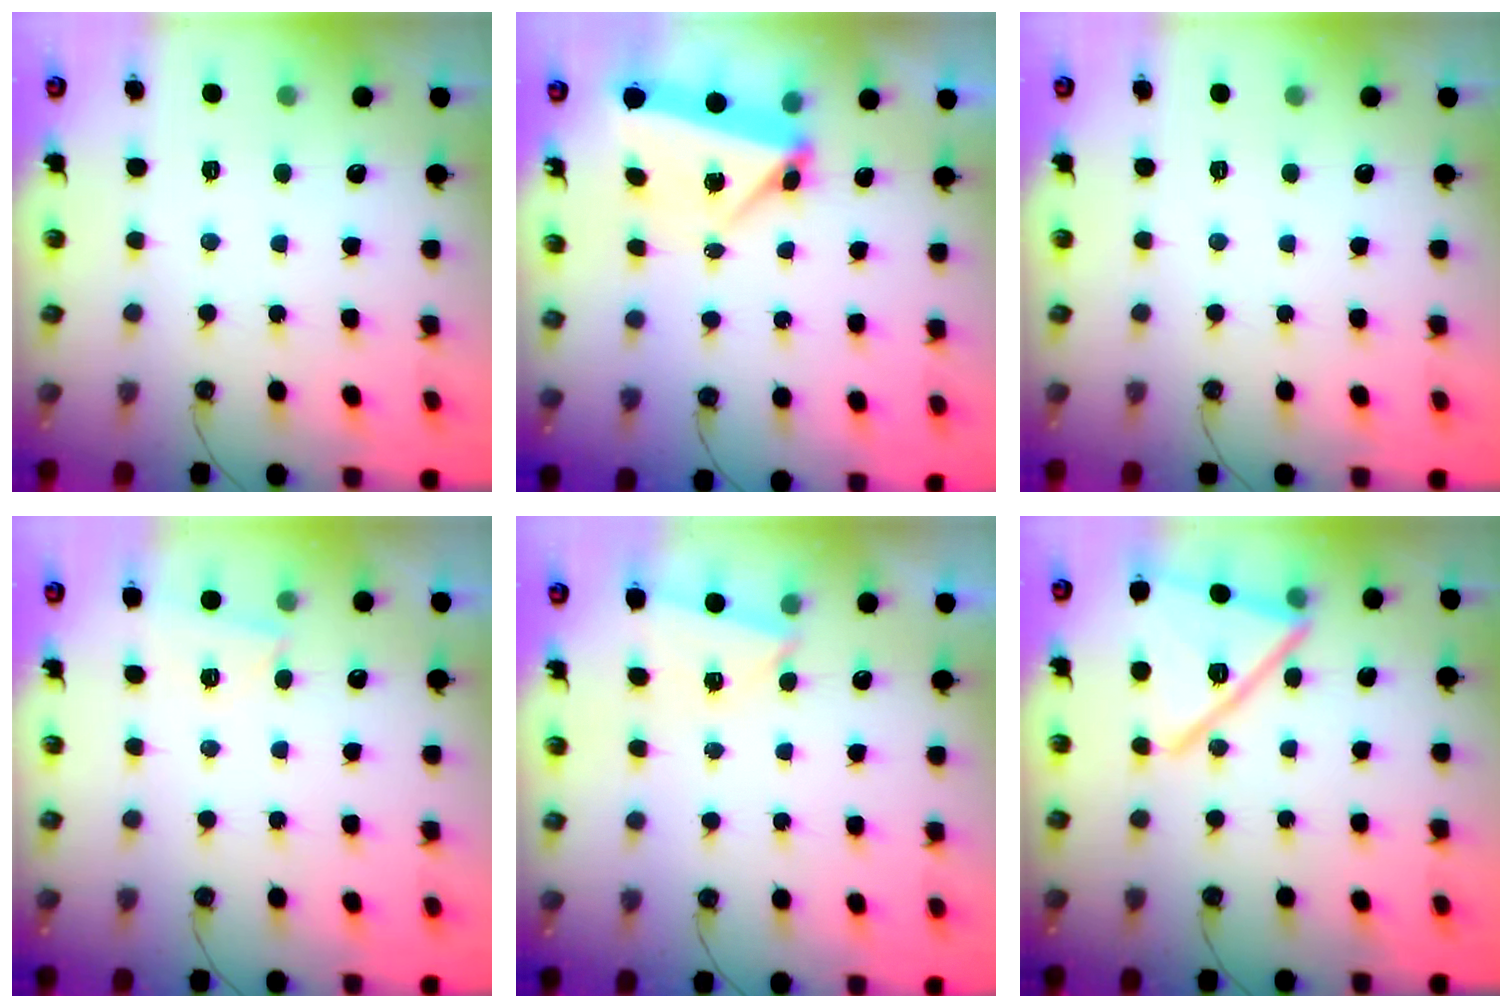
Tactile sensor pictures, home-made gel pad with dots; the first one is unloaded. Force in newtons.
{"total": 5.4, "press": 5.4, "slide": 0.5}
{"total": 0.0}
{"total": 2.7, "press": 2.4, "slide": 1.2}
{"total": 2.4, "press": 2.1, "slide": 1.1}
{"total": 19.0, "press": 19.0, "slide": 0.6}